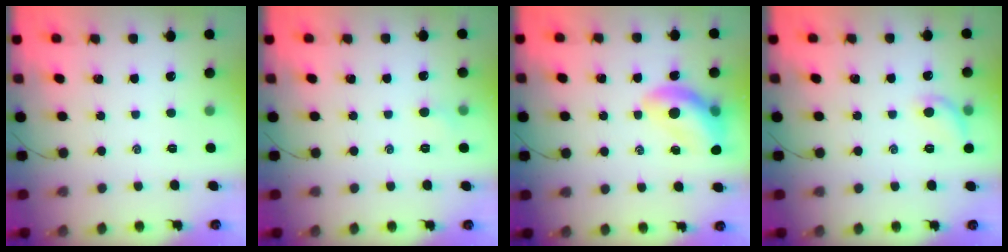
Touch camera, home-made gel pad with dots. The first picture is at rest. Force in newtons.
{"total": 3.3, "press": 3.1, "slide": 1.1}
{"total": 12.2, "press": 11.8, "slide": 3.3}
{"total": 7.4, "press": 7.3, "slide": 1.3}